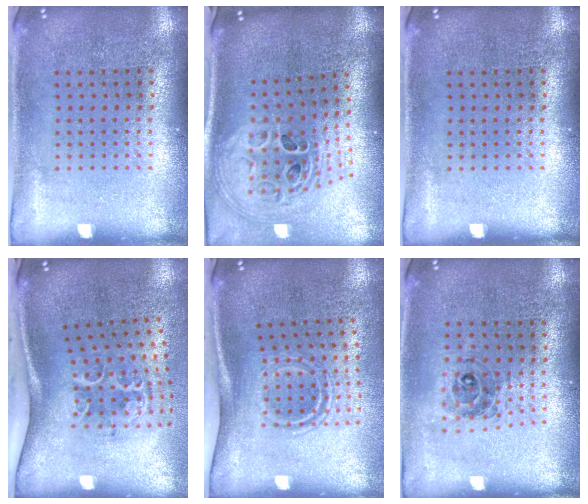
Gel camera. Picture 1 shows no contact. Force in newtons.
{"total": 2.4, "press": 1.7, "slide": 1.7}
{"total": 0.0}
{"total": 2.1, "press": 1.3, "slide": 1.6}
{"total": 1.9, "press": 1.1, "slide": 1.5}
{"total": 0.5, "press": 0.5, "slide": 0.2}